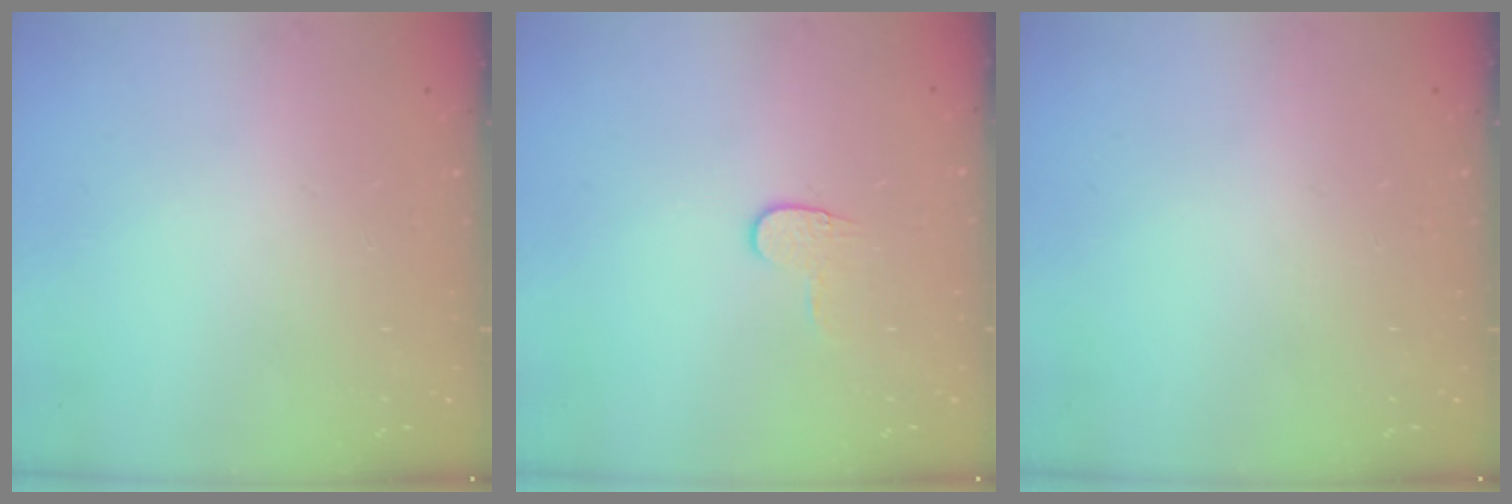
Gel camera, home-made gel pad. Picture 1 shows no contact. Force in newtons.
{"total": 3.7, "press": 3.6, "slide": 0.4}
{"total": 0.0}